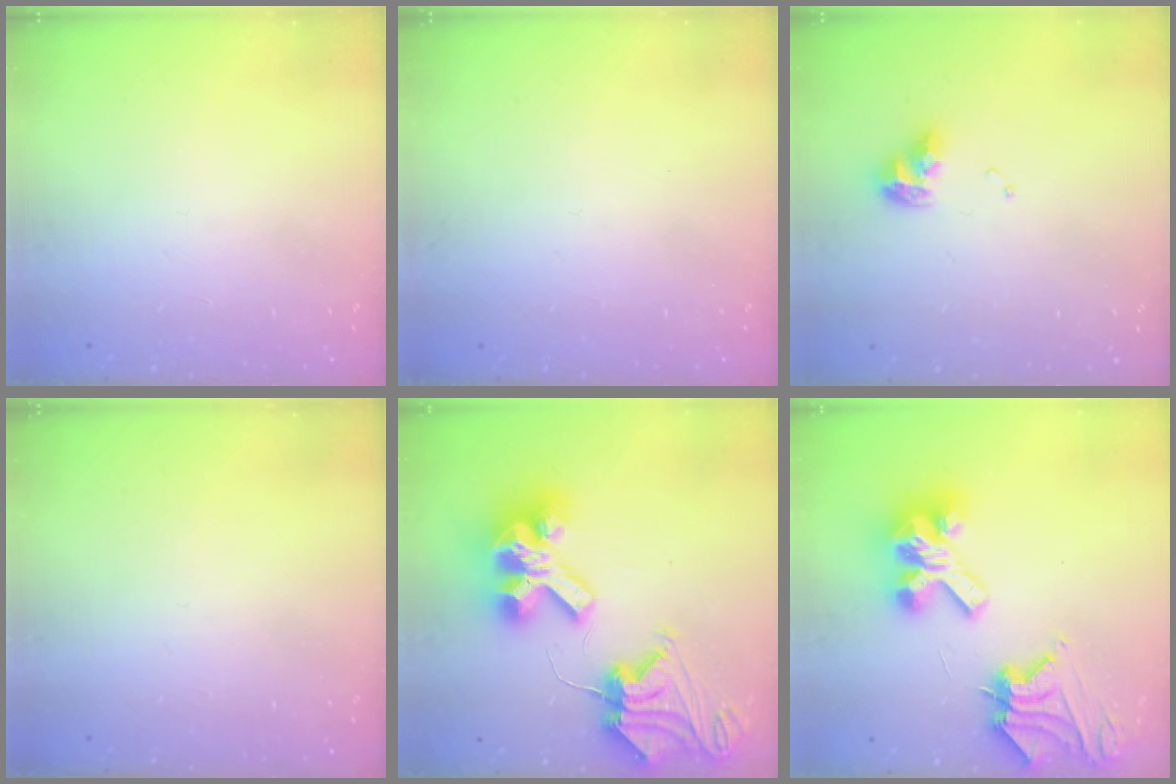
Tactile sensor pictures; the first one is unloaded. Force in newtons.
{"total": 0.0}
{"total": 10.1, "press": 10.1, "slide": 1.0}
{"total": 0.0}
{"total": 18.4, "press": 18.3, "slide": 2.4}
{"total": 14.5, "press": 14.3, "slide": 1.8}